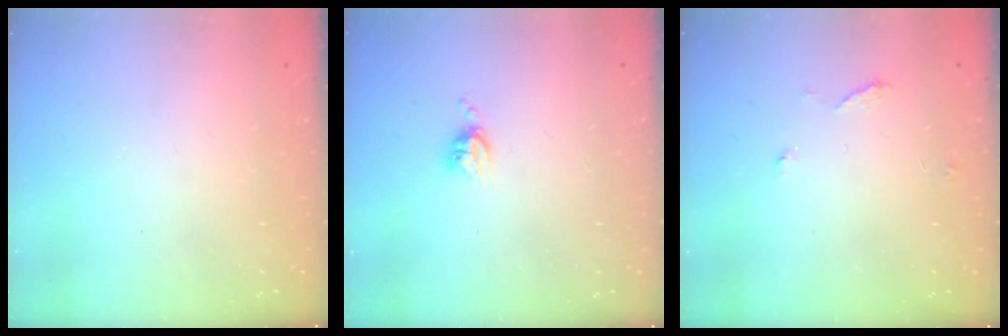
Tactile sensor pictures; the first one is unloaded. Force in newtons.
{"total": 4.3, "press": 4.2, "slide": 0.6}
{"total": 4.4, "press": 4.3, "slide": 0.4}